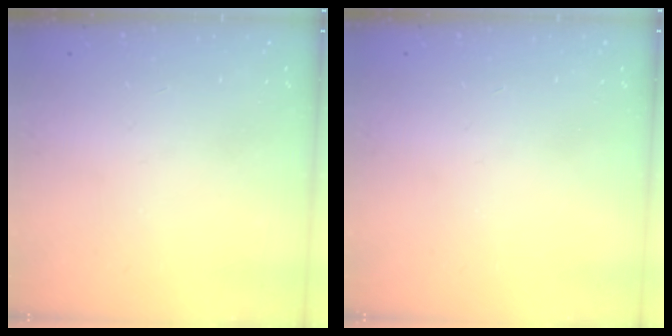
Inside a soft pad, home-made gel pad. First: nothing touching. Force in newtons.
{"total": 0.0}